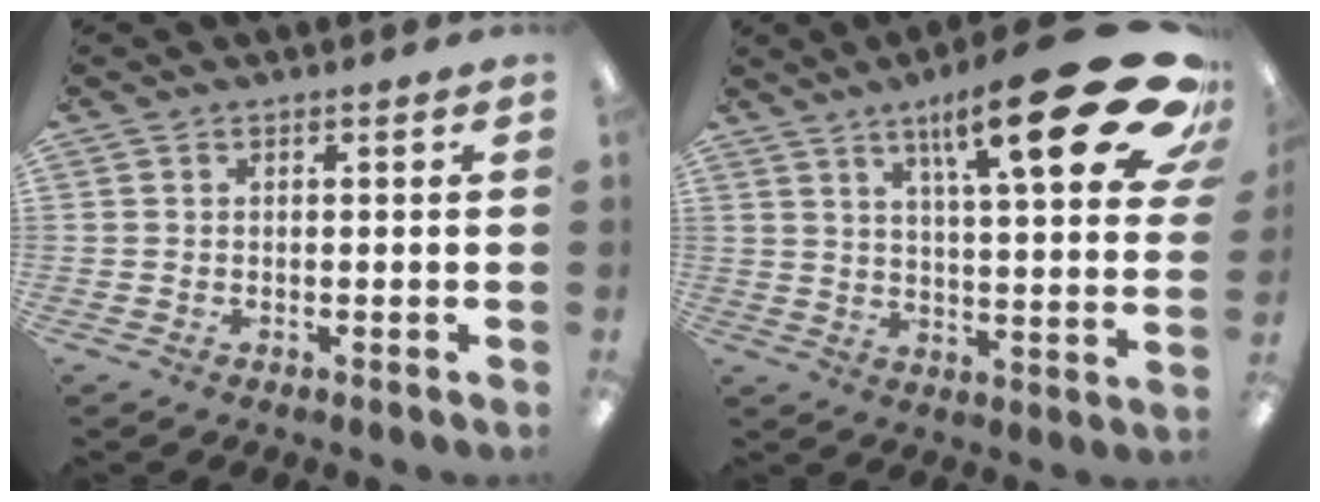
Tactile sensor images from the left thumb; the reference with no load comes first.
{"total": 25.9, "force": [13.9, 6.4, 21.0], "torque": [-0.296, -0.082, 0.213]}